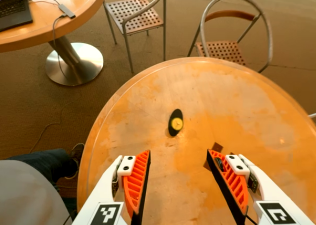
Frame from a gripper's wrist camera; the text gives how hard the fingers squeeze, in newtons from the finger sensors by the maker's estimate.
{"total": 0.0}